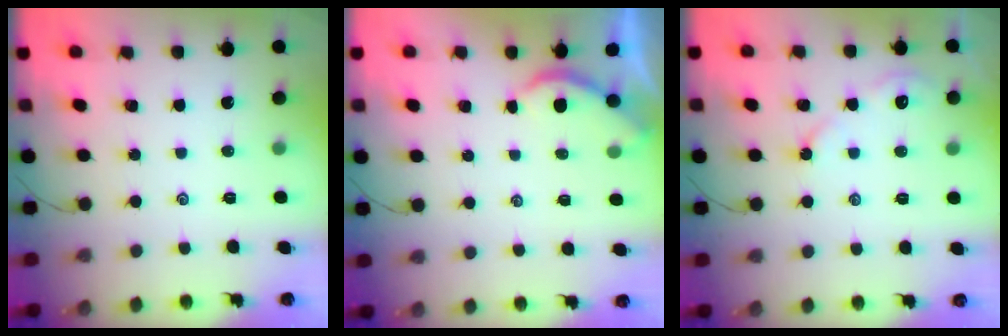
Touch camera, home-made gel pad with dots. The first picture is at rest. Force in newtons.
{"total": 2.0, "press": 2.0, "slide": 0.1}
{"total": 6.8, "press": 6.7, "slide": 0.8}